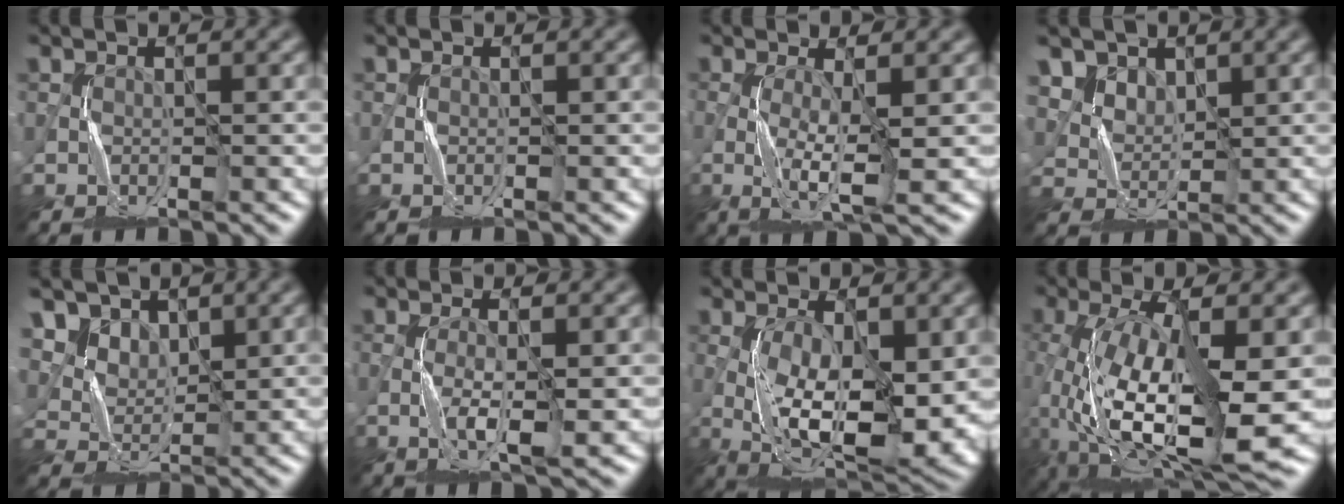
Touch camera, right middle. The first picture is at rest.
{"total": 0.0}
{"total": 4.1, "force": [-0.3, 0.7, 4.0], "torque": [-0.086, -0.005, -0.006]}
{"total": 4.6, "force": [3.3, 2.8, 1.6], "torque": [-0.056, -0.012, 0.087]}
{"total": 7.0, "force": [4.7, 4.5, 2.7], "torque": [-0.086, -0.015, 0.105]}
{"total": 3.1, "force": [-0.5, 0.6, 3.0], "torque": [-0.068, -0.003, -0.012]}
{"total": 10.3, "force": [-0.9, 4.0, 9.4], "torque": [-0.170, -0.012, -0.009]}
{"total": 13.2, "force": [-3.6, 4.4, 11.9], "torque": [-0.233, -0.019, -0.058]}